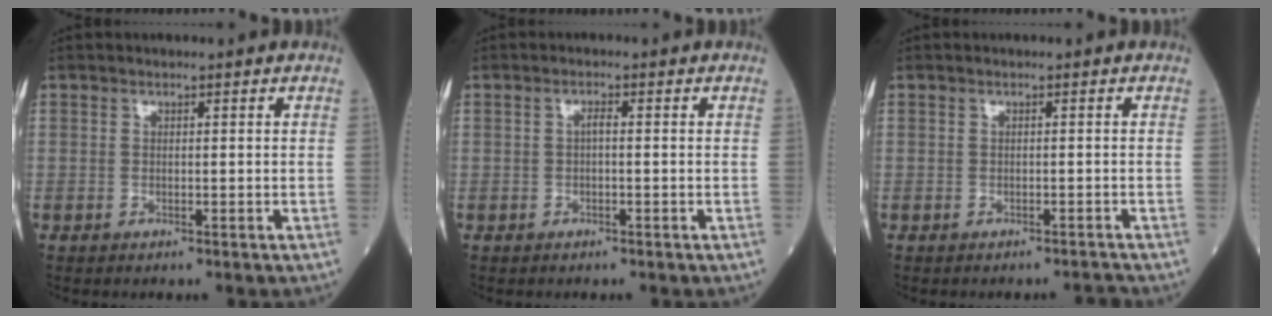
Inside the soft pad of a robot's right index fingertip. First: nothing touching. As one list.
[{"total": 1.0, "force": [-0.1, 0.3, 1.0], "torque": [-0.018, 0.004, -0.004]}, {"total": 1.2, "force": [-1.2, -0.3, 0.1], "torque": [-0.004, -0.003, -0.012]}]